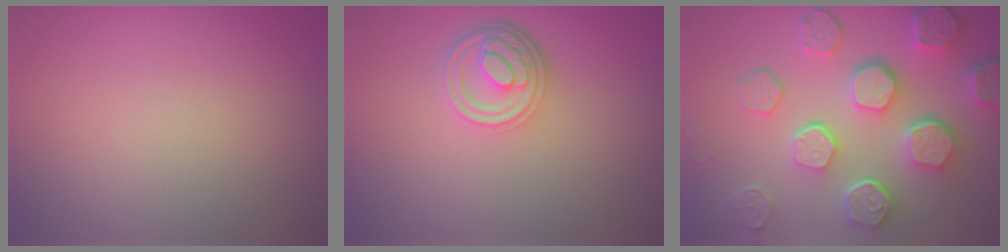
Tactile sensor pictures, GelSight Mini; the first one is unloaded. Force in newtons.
{"total": 4.4, "press": 3.3, "slide": 2.9}
{"total": 8.6, "press": 6.3, "slide": 5.9}